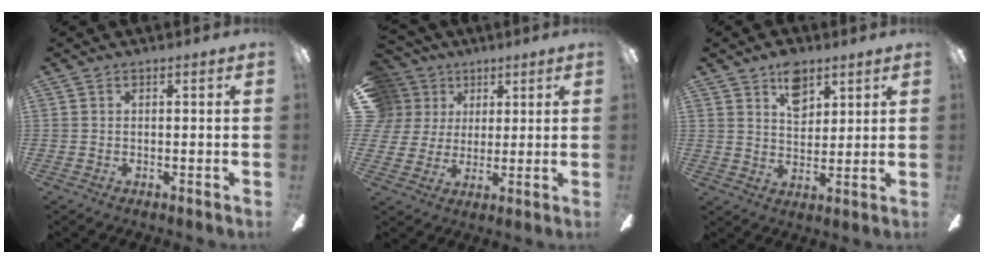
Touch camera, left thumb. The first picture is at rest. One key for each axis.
{"total": 10.4, "fx": 4.8, "fy": 8.9, "fz": 2.5, "tx": -0.069, "ty": -0.016, "tz": 0.096}
{"total": 8.2, "fx": 5.1, "fy": 4.9, "fz": 4.1, "tx": -0.047, "ty": -0.018, "tz": 0.089}